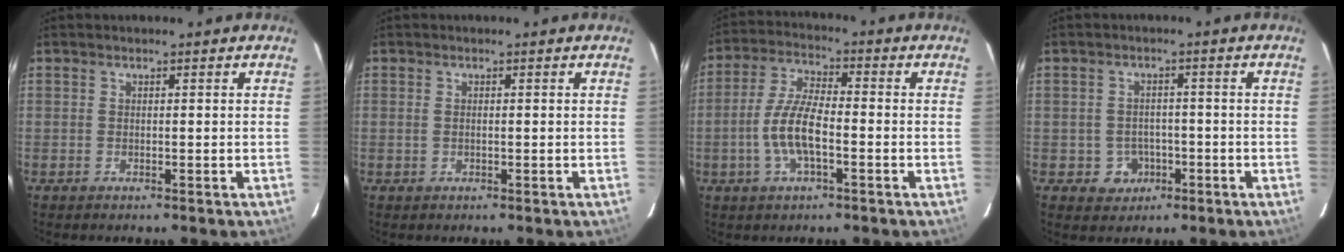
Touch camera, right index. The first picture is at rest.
{"total": 0.7, "force": [0.0, 0.4, 0.6], "torque": [-0.016, 0.001, -0.001]}
{"total": 8.9, "force": [-2.7, 3.0, 8.0], "torque": [-0.167, 0.003, -0.051]}
{"total": 4.4, "force": [-1.6, 4.1, 0.8], "torque": [-0.028, 0.013, -0.011]}